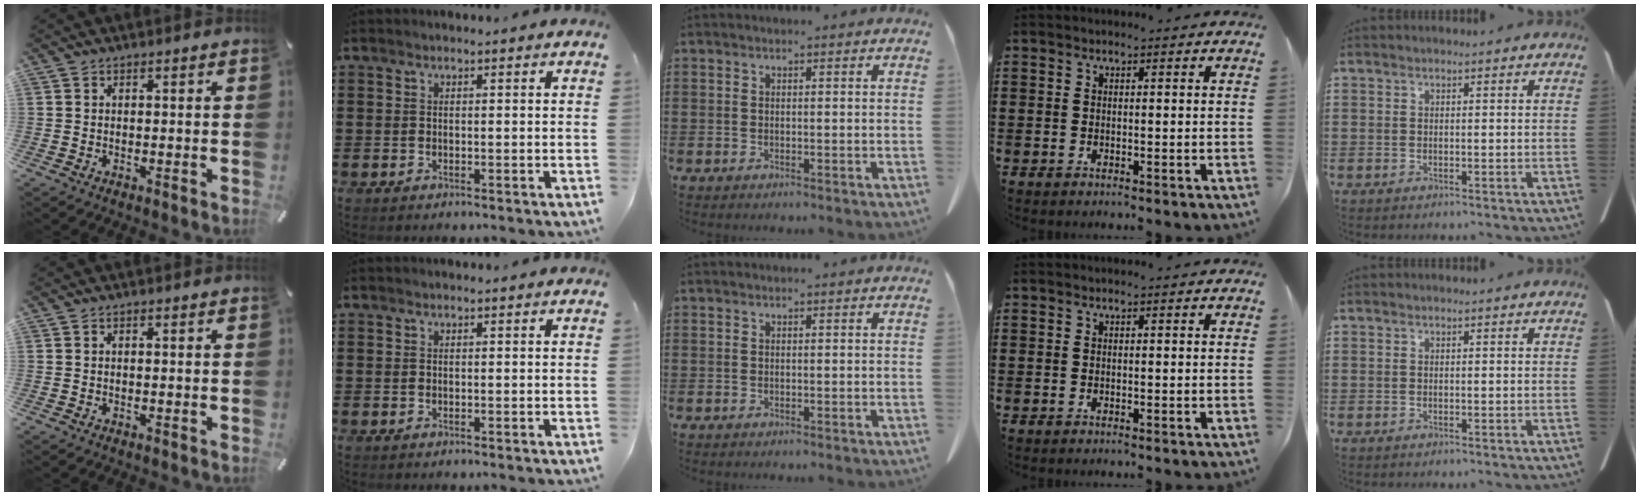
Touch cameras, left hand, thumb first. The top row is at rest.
{}